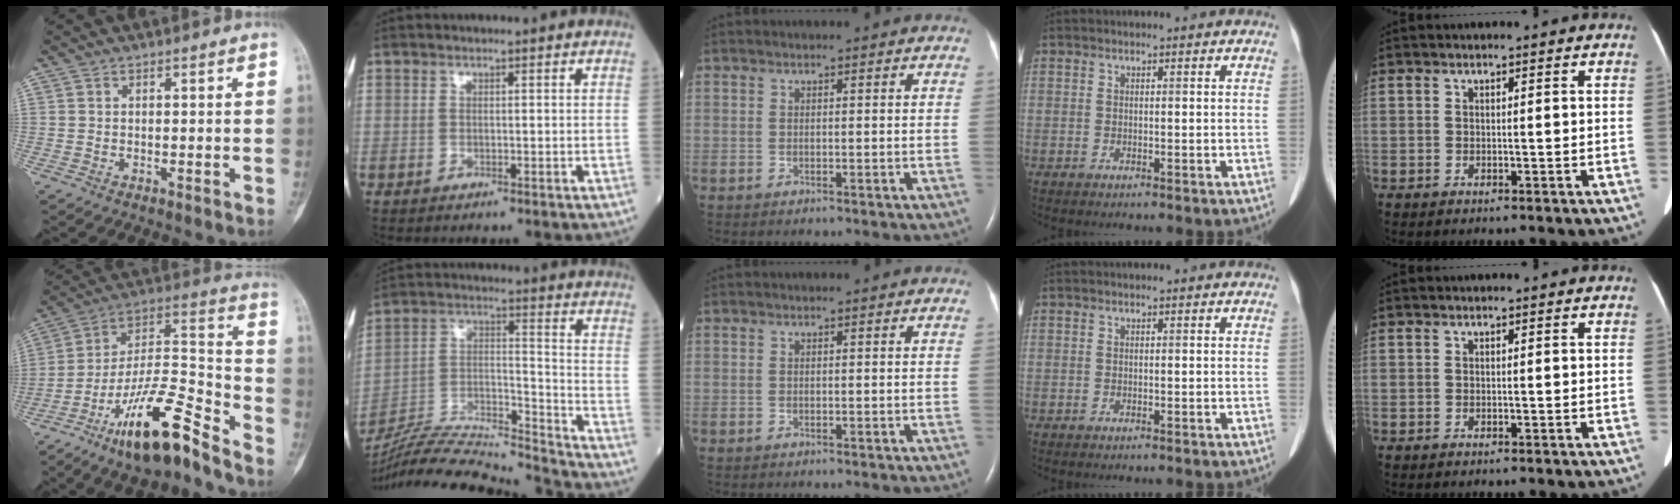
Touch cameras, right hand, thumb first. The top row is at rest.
{"thumb": {"total": 19.1, "force": [-13.2, 4.4, 13.1], "torque": [-0.228, 0.092, -0.234]}, "index": {"total": 20.8, "force": [-19.8, 0.2, 6.2], "torque": [-0.136, 0.008, -0.333]}}